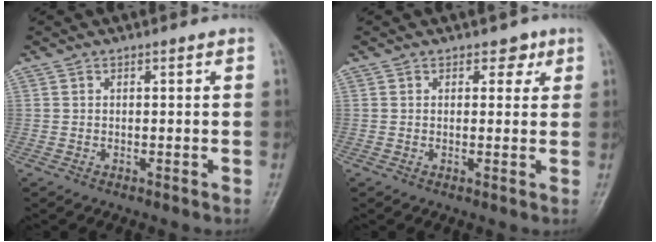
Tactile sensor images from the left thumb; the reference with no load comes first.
{"total": 2.5, "force": [1.4, 1.8, 1.1], "torque": [0.007, -0.004, 0.012]}